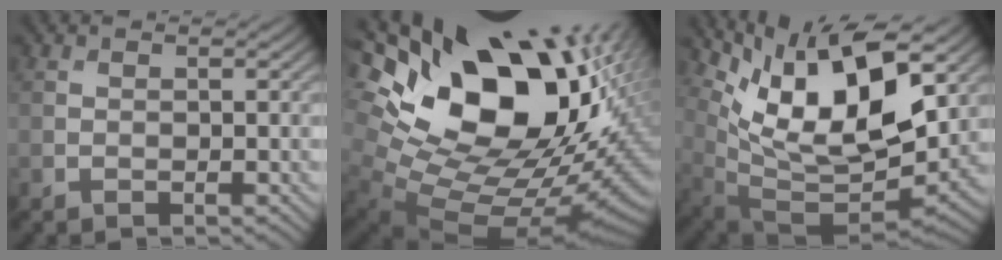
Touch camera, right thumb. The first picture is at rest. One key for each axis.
{"total": 20.5, "fx": 6.9, "fy": 12.1, "fz": 15.0, "tx": -0.259, "ty": 0.000, "tz": 0.159}
{"total": 14.7, "fx": 6.5, "fy": 6.2, "fz": 11.6, "tx": -0.225, "ty": -0.005, "tz": 0.123}